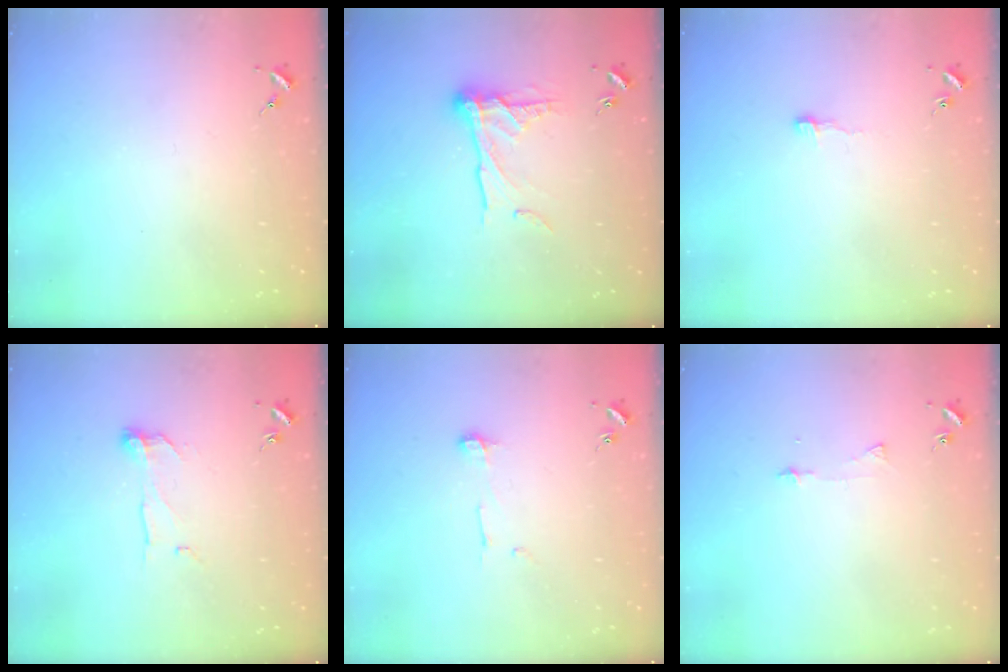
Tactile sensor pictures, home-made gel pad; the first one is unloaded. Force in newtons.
{"total": 13.3, "press": 13.2, "slide": 1.2}
{"total": 3.6, "press": 3.6, "slide": 0.3}
{"total": 7.9, "press": 7.8, "slide": 0.3}
{"total": 5.0, "press": 5.0, "slide": 0.3}
{"total": 3.8, "press": 3.8, "slide": 0.3}